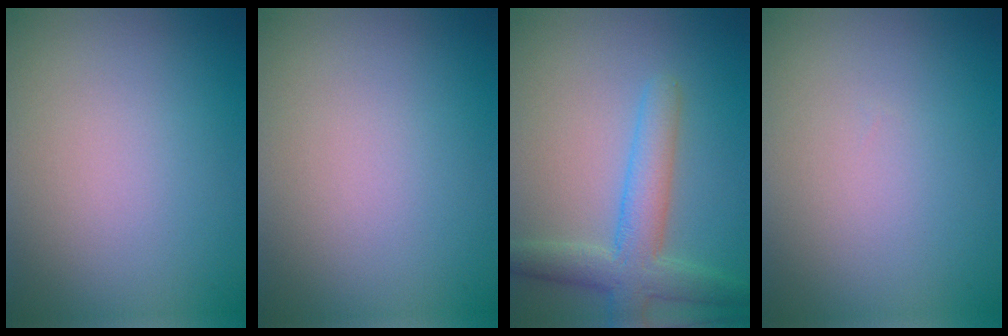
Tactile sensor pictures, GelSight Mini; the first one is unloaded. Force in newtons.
{"total": 0.0}
{"total": 4.7, "press": 4.7, "slide": 0.4}
{"total": 0.0}